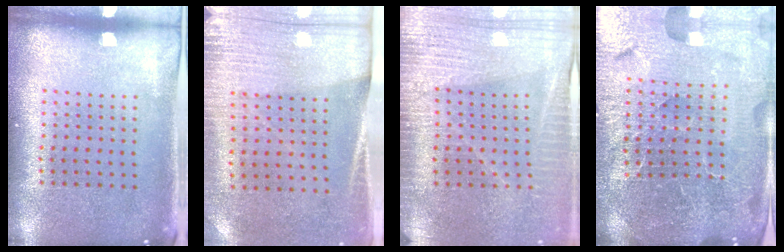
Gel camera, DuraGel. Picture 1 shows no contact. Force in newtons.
{"total": 2.8, "press": 2.5, "slide": 1.3}
{"total": 3.4, "press": 3.2, "slide": 1.4}
{"total": 6.1, "press": 5.4, "slide": 2.7}